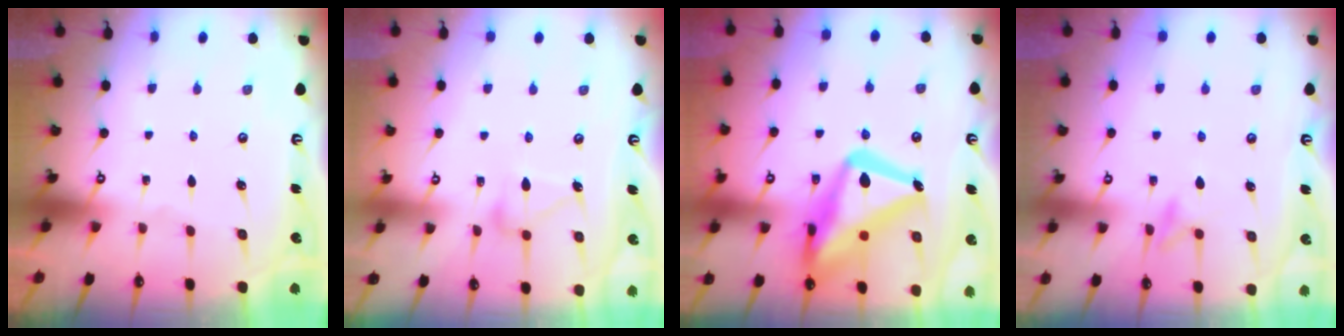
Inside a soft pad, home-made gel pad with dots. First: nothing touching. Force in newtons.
{"total": 11.7, "press": 11.7, "slide": 0.5}
{"total": 24.5, "press": 24.4, "slide": 2.0}
{"total": 9.3, "press": 9.3, "slide": 0.9}